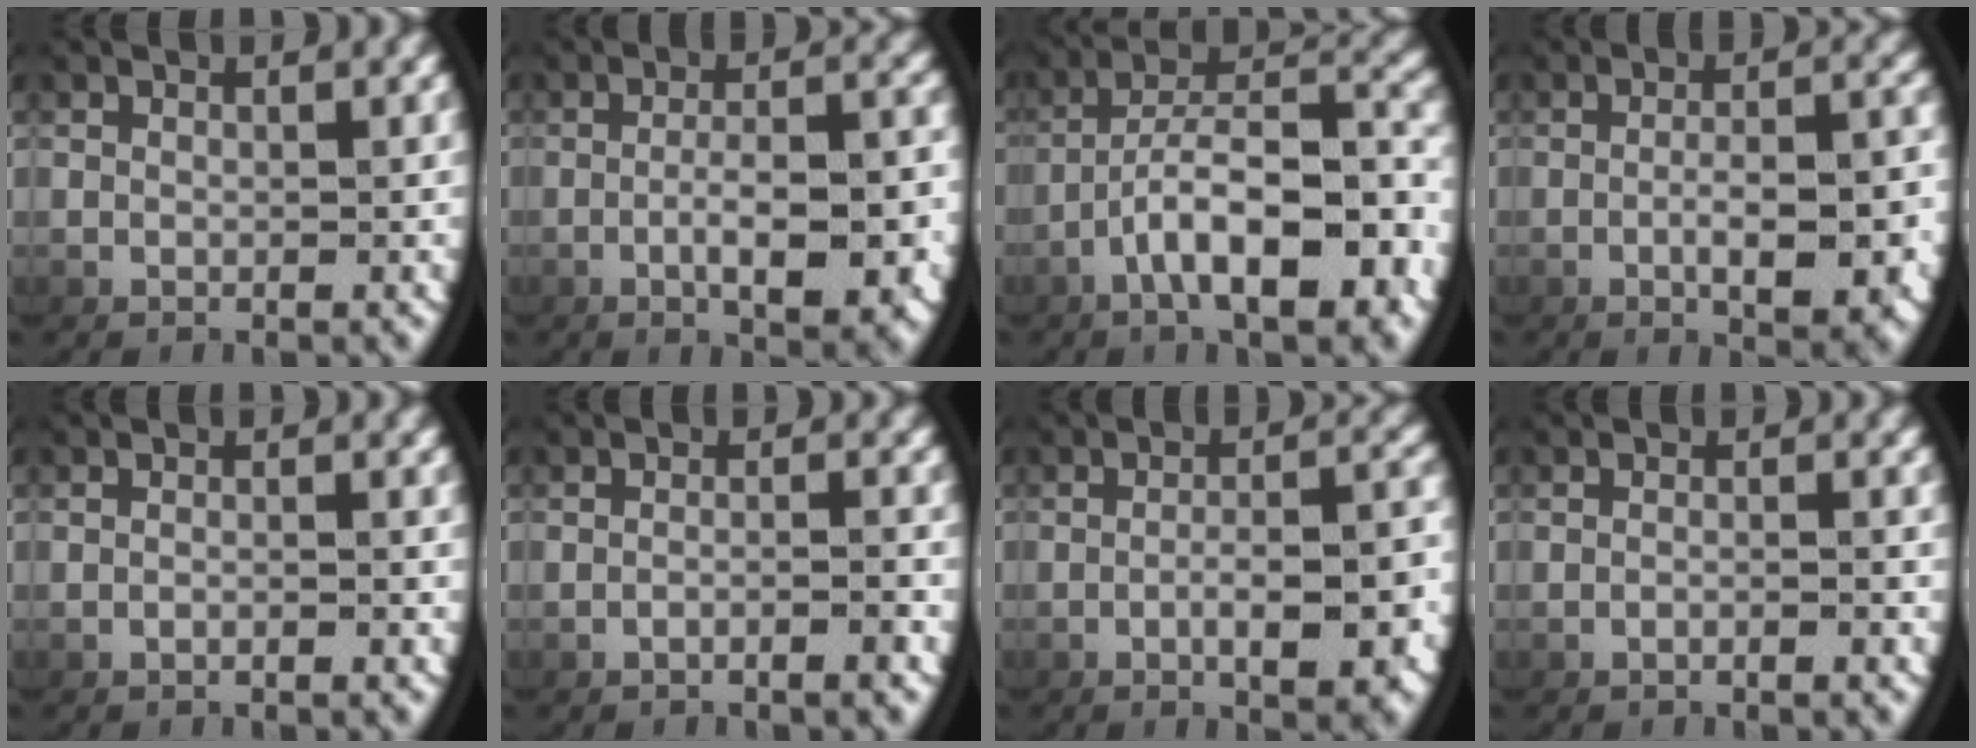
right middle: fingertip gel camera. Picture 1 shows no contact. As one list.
[{"total": 5.6, "force": [-1.8, 1.6, 5.1], "torque": [-0.073, 0.001, -0.030]}, {"total": 7.1, "force": [-3.0, 2.3, 6.0], "torque": [-0.098, 0.007, -0.045]}, {"total": 5.1, "force": [-1.6, 1.6, 4.6], "torque": [-0.063, 0.002, -0.027]}, {"total": 0.7, "force": [-0.7, -0.2, 0.1], "torque": [0.001, 0.009, -0.019]}, {"total": 1.5, "force": [-1.3, -0.1, 0.8], "torque": [-0.014, 0.010, -0.029]}, {"total": 5.3, "force": [-2.3, 1.6, 4.6], "torque": [-0.064, 0.001, -0.038]}, {"total": 1.0, "force": [-0.9, -0.1, 0.4], "torque": [-0.005, 0.010, -0.023]}]